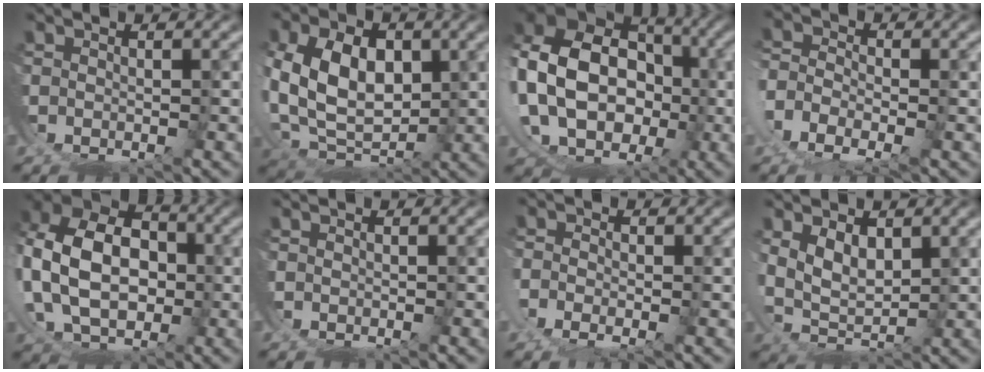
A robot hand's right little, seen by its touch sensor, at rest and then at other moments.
{"total": 8.1, "force": [1.5, 6.6, 4.4], "torque": [-0.129, -0.038, 0.036]}
{"total": 13.8, "force": [2.2, 11.8, 6.9], "torque": [-0.160, -0.022, 0.034]}
{"total": 1.4, "force": [-0.7, 0.7, 1.0], "torque": [-0.028, -0.007, -0.009]}
{"total": 11.2, "force": [2.8, 9.0, 6.0], "torque": [-0.137, -0.011, 0.042]}
{"total": 0.0}
{"total": 0.8, "force": [-0.1, -0.7, 0.5], "torque": [-0.009, -0.006, 0.002]}
{"total": 4.9, "force": [2.7, 3.6, 2.0], "torque": [-0.068, -0.008, 0.042]}